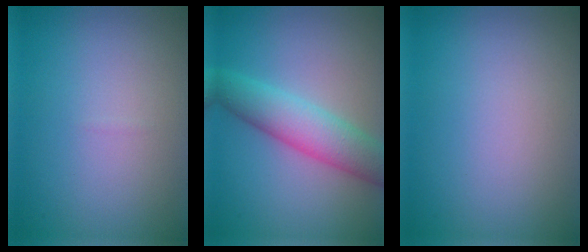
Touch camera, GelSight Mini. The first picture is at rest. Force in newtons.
{"total": 5.1, "press": 5.1, "slide": 0.2}
{"total": 0.0}